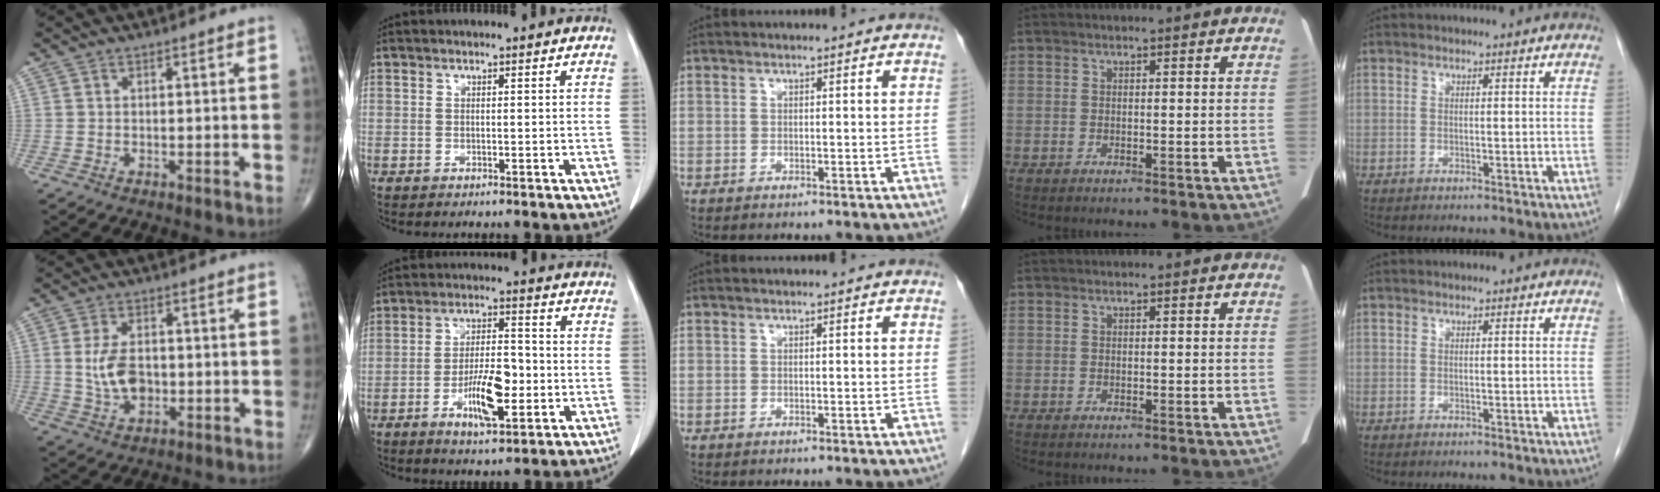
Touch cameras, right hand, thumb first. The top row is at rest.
{"thumb": {"total": 7.7, "force": [-0.1, 4.8, 6.1], "torque": [-0.108, -0.001, 0.004]}, "index": {"total": 9.4, "force": [-3.0, 2.8, 8.5], "torque": [-0.161, 0.000, -0.049]}}